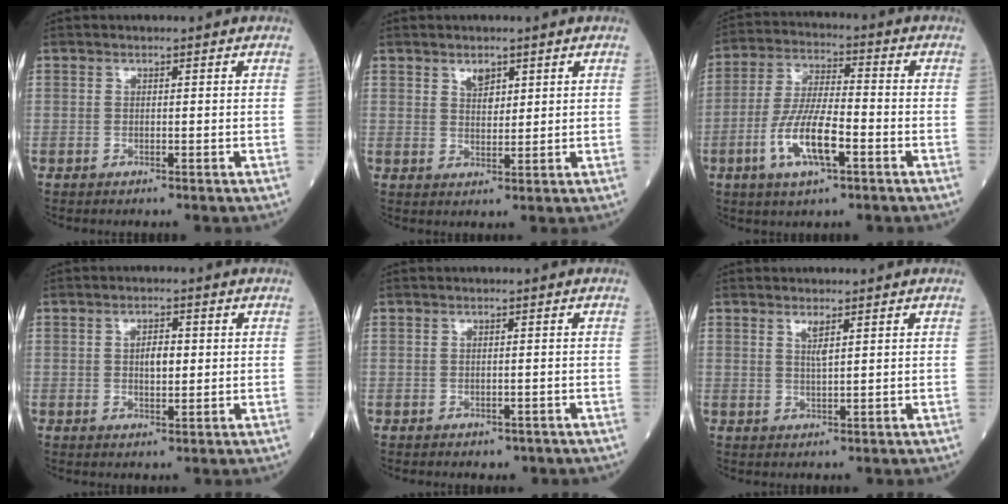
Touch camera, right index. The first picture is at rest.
{"total": 2.7, "force": [1.7, 1.5, 1.5], "torque": [-0.027, -0.001, 0.034]}
{"total": 10.4, "force": [-3.8, 2.5, 9.4], "torque": [-0.189, -0.004, -0.071]}
{"total": 3.4, "force": [0.4, 1.5, 3.0], "torque": [-0.051, 0.001, 0.006]}
{"total": 1.3, "force": [-0.8, 0.9, 0.5], "torque": [-0.010, 0.002, -0.004]}
{"total": 2.0, "force": [1.1, 0.1, 1.6], "torque": [-0.035, -0.004, 0.023]}